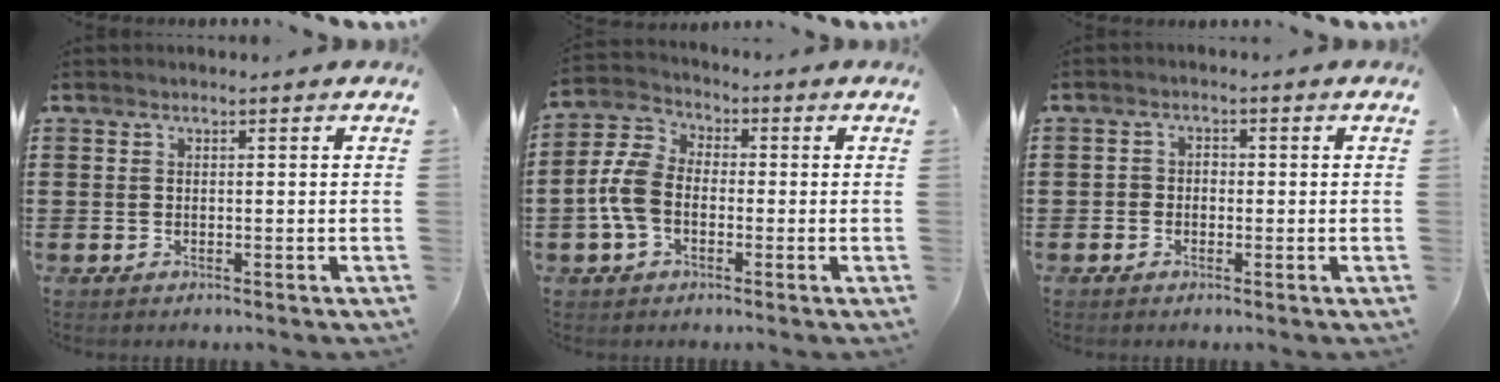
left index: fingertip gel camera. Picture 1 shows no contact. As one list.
[{"total": 7.0, "force": [-1.6, 4.8, 4.9], "torque": [-0.131, 0.004, -0.038]}, {"total": 1.4, "force": [-0.6, 1.1, 0.6], "torque": [-0.014, 0.006, -0.014]}]